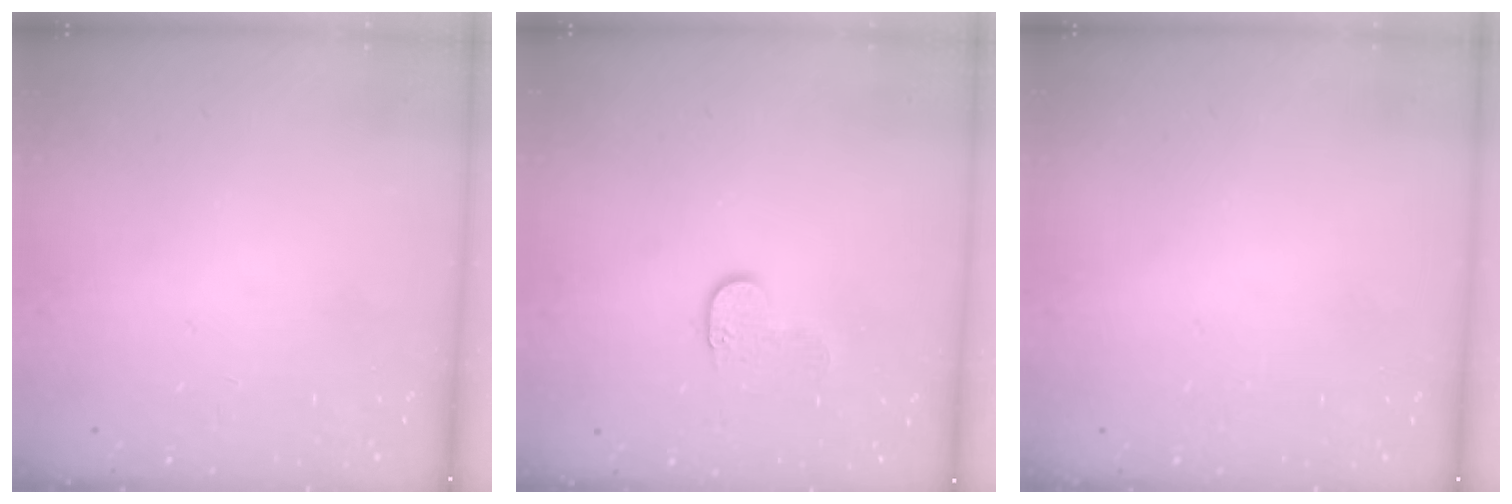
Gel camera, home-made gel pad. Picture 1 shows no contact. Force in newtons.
{"total": 5.6, "press": 5.6, "slide": 0.5}
{"total": 0.0}